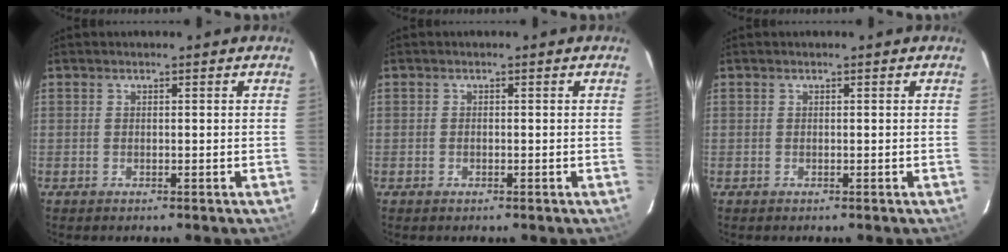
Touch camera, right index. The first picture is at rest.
{"total": 0.0}
{"total": 0.0}